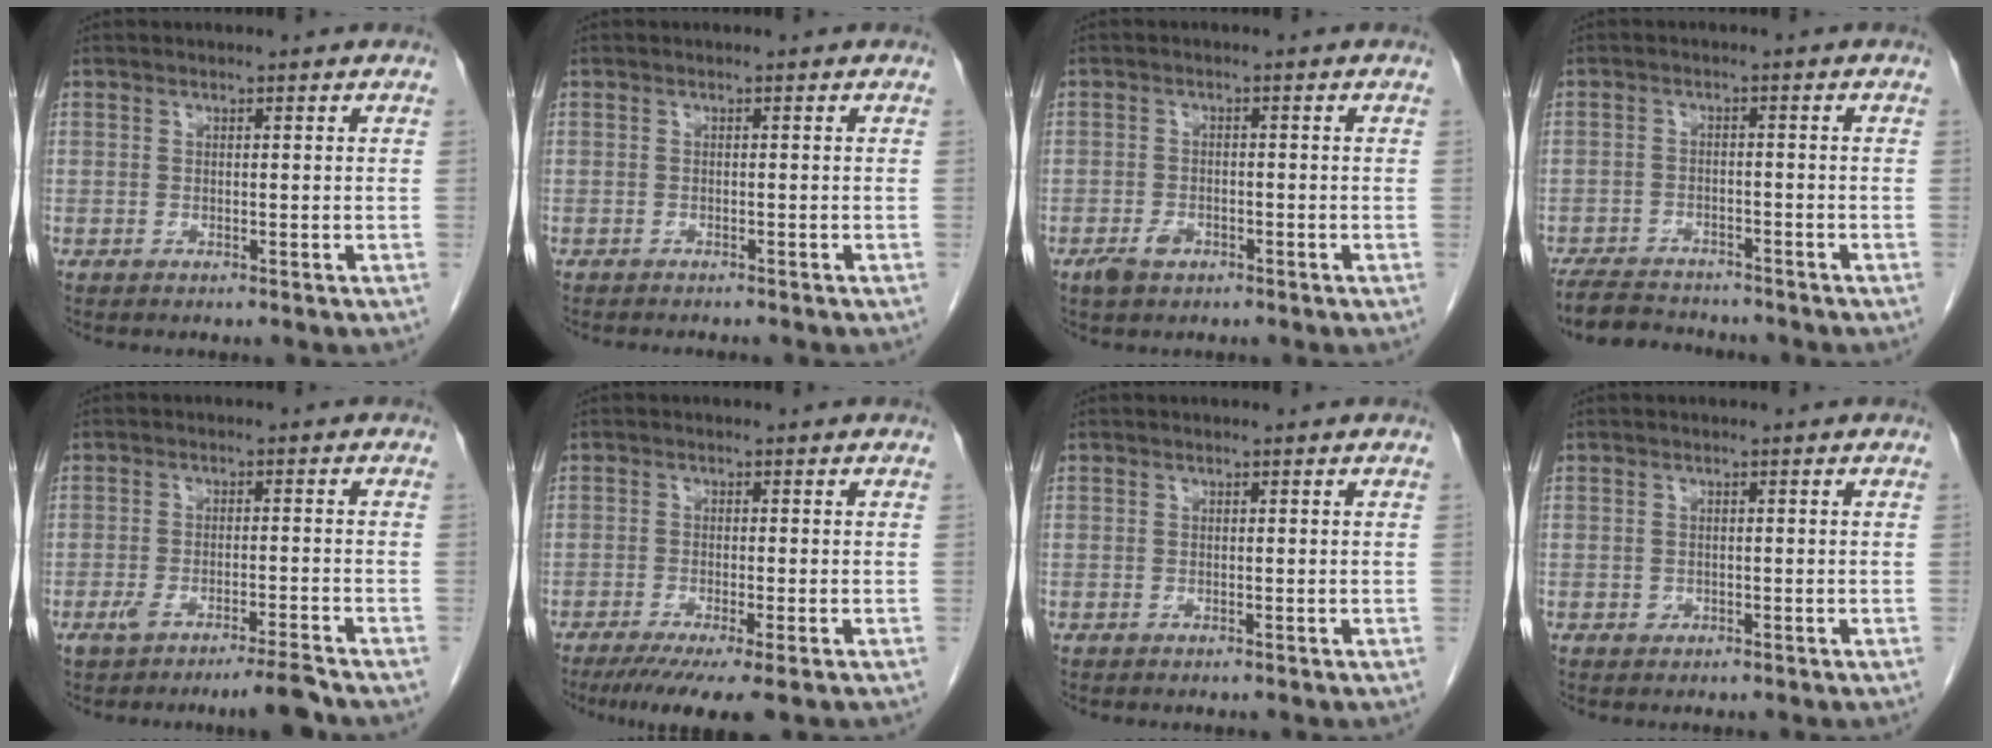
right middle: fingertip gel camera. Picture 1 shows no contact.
{"total": 2.7, "force": [-2.4, 0.5, 1.0], "torque": [-0.015, -0.005, -0.028]}
{"total": 2.6, "force": [-1.6, 1.5, 1.5], "torque": [-0.030, 0.001, -0.022]}
{"total": 8.0, "force": [-7.4, 2.0, 2.4], "torque": [-0.037, -0.010, -0.117]}
{"total": 4.9, "force": [-3.8, -0.3, 3.0], "torque": [-0.055, -0.006, -0.065]}
{"total": 7.4, "force": [-5.1, 0.4, 5.4], "torque": [-0.079, -0.019, -0.082]}
{"total": 0.0}
{"total": 0.7, "force": [-0.2, 0.7, 0.2], "torque": [-0.003, 0.002, -0.003]}